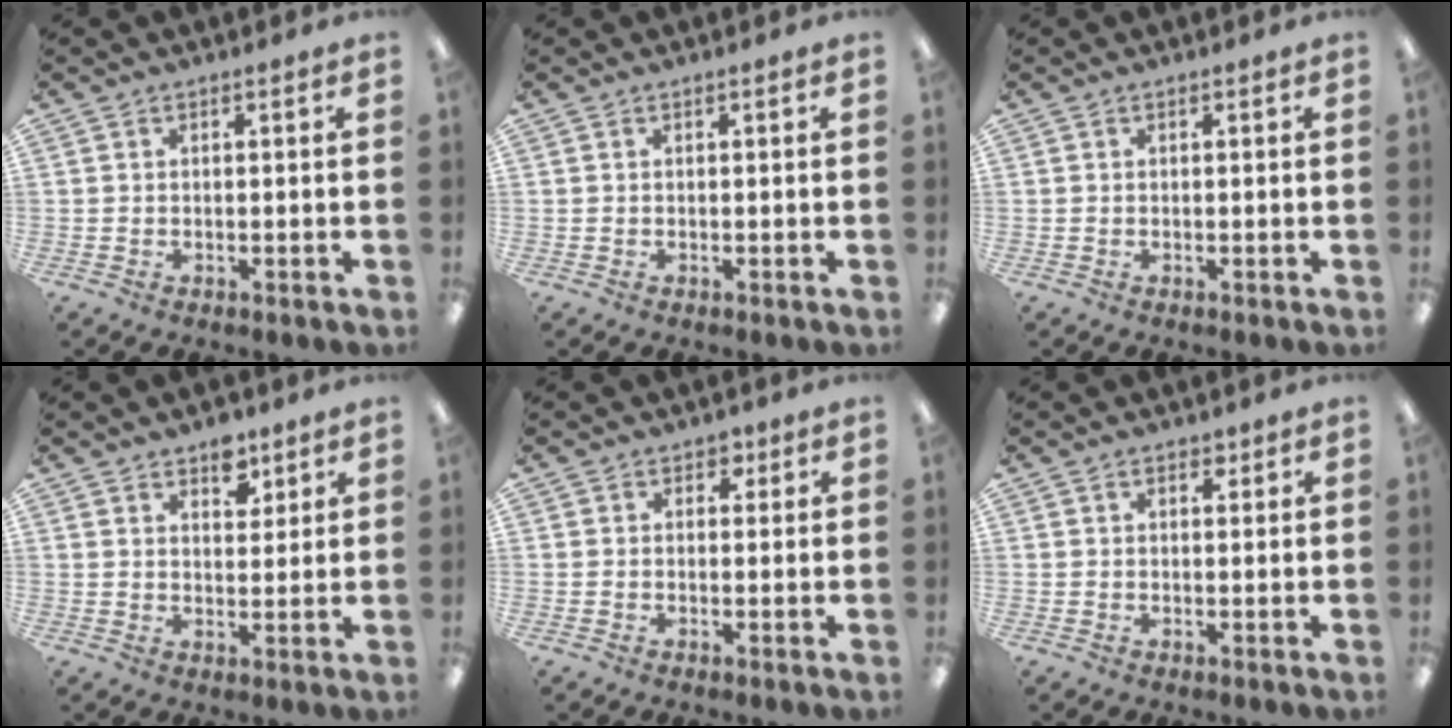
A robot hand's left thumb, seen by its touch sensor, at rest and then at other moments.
{"total": 0.0}
{"total": 0.0}
{"total": 5.5, "force": [3.8, 3.2, 2.3], "torque": [-0.016, -0.019, 0.063]}
{"total": 2.1, "force": [0.9, 1.7, 0.9], "torque": [-0.003, 0.000, 0.014]}
{"total": 1.9, "force": [1.2, 1.1, 1.0], "torque": [-0.005, -0.003, 0.018]}